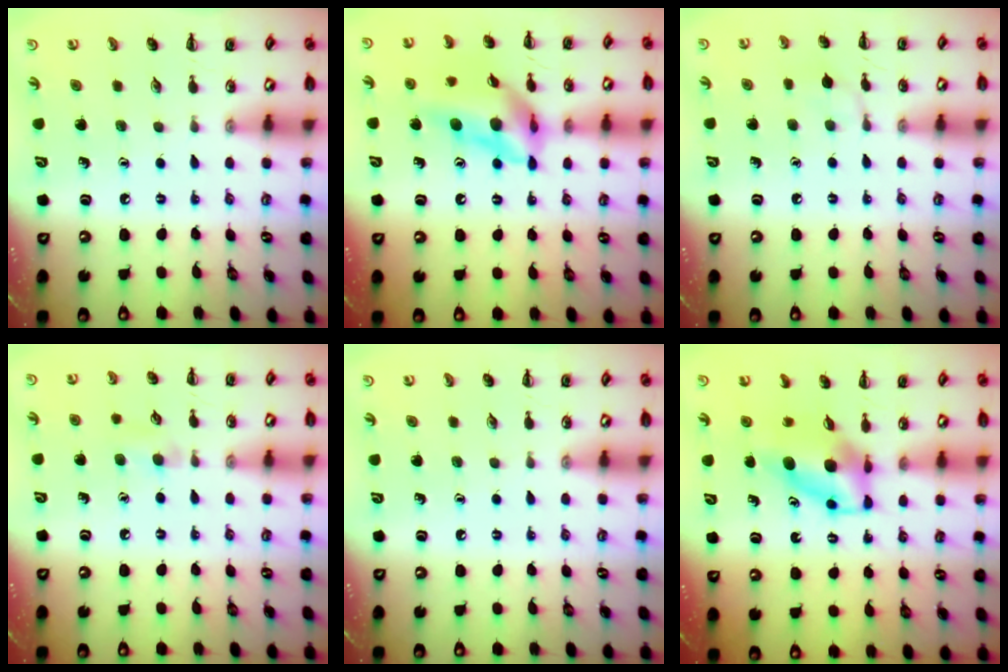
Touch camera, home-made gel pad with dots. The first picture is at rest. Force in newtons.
{"total": 13.5, "press": 12.9, "slide": 4.2}
{"total": 7.1, "press": 6.7, "slide": 2.2}
{"total": 7.2, "press": 6.8, "slide": 2.3}
{"total": 0.0}
{"total": 5.8, "press": 5.6, "slide": 1.6}